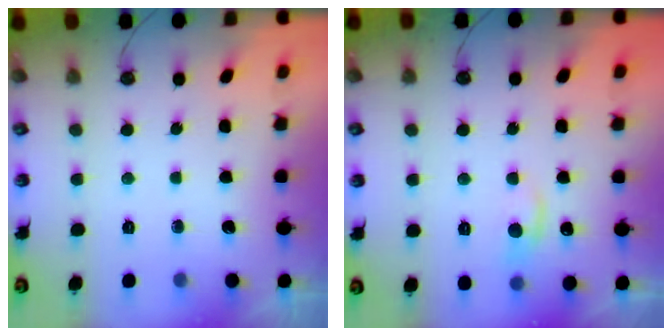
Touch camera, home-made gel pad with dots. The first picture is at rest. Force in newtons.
{"total": 1.8, "press": 1.6, "slide": 0.8}